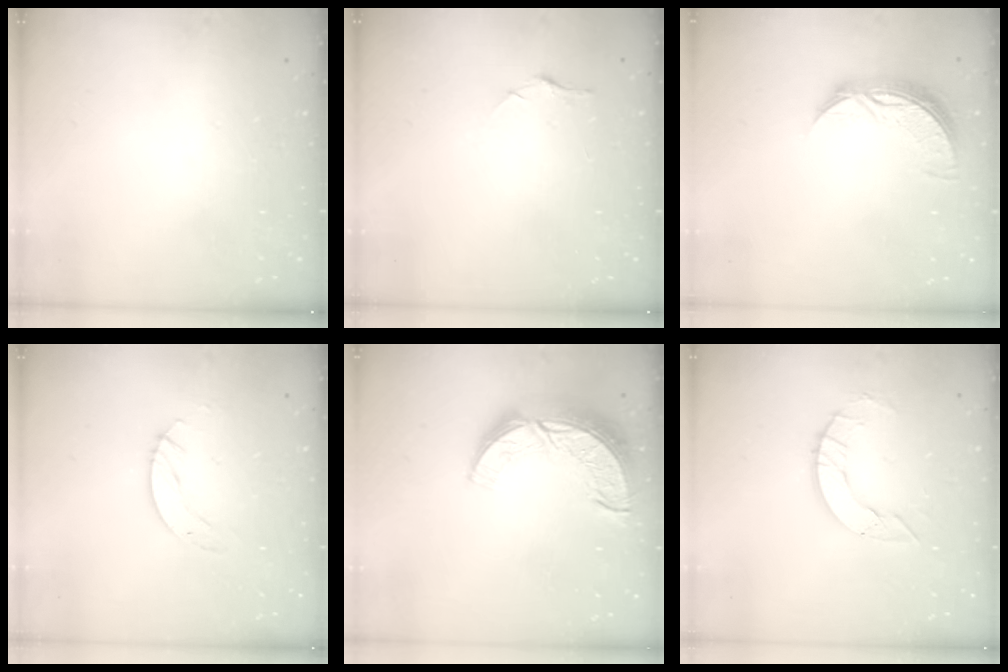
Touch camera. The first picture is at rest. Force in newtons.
{"total": 5.7, "press": 5.6, "slide": 0.6}
{"total": 8.3, "press": 8.2, "slide": 0.3}
{"total": 3.0, "press": 3.0, "slide": 0.2}
{"total": 15.1, "press": 15.1, "slide": 1.3}
{"total": 7.1, "press": 7.0, "slide": 0.7}